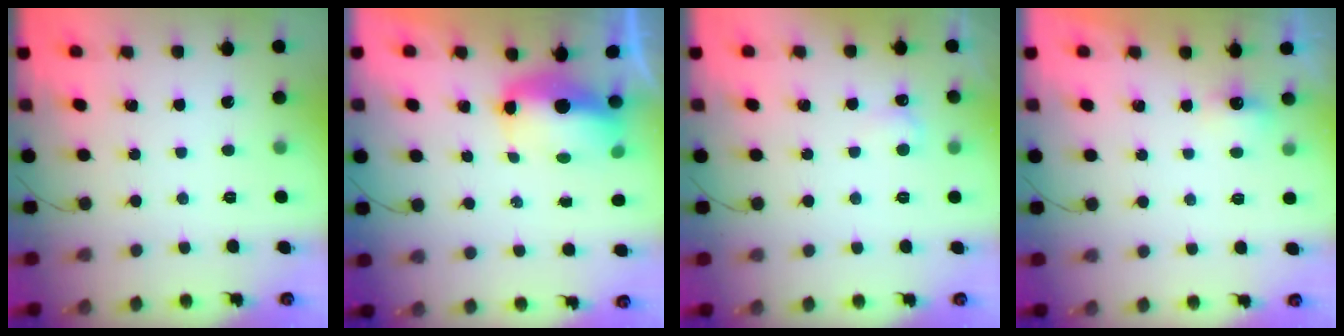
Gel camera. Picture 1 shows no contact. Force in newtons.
{"total": 9.4, "press": 9.2, "slide": 2.0}
{"total": 3.0, "press": 2.9, "slide": 0.8}
{"total": 2.3, "press": 2.2, "slide": 0.7}